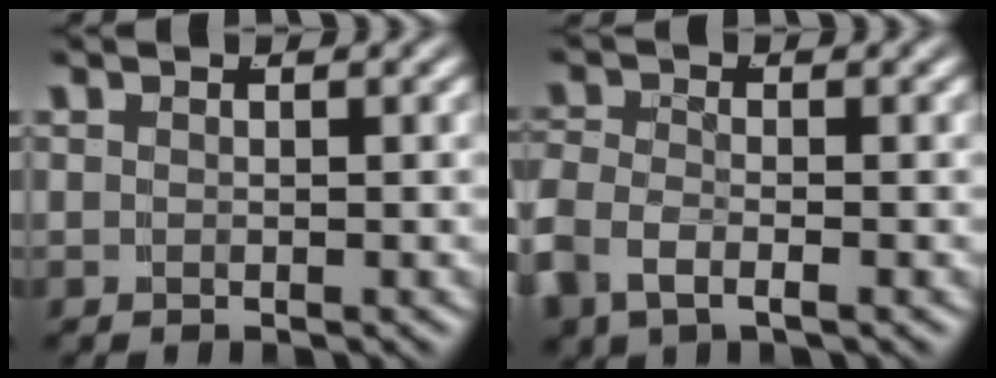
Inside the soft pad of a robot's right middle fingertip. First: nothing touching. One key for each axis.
{"total": 3.6, "fx": -1.6, "fy": 2.4, "fz": 2.2, "tx": -0.065, "ty": -0.019, "tz": -0.020}